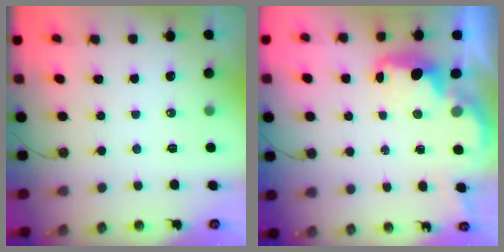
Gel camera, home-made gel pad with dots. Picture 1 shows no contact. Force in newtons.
{"total": 2.6, "press": 2.6, "slide": 0.4}